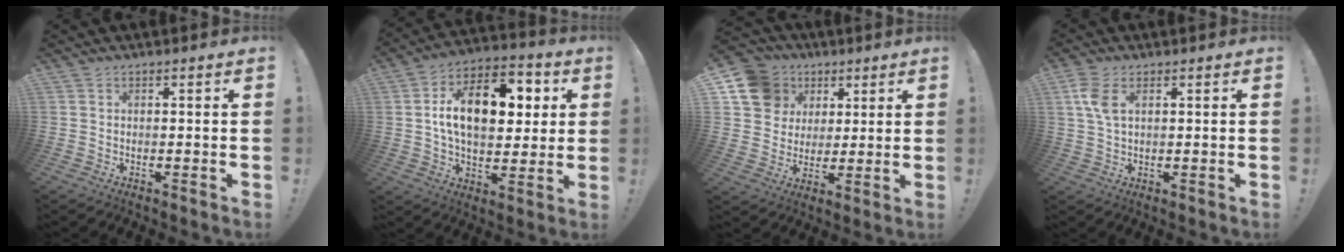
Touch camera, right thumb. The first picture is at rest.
{"total": 17.6, "force": [3.3, 10.7, 13.6], "torque": [-0.203, 0.003, 0.057]}
{"total": 13.8, "force": [5.7, 11.8, 4.5], "torque": [-0.064, -0.027, 0.124]}
{"total": 6.3, "force": [2.0, 3.3, 4.9], "torque": [-0.098, -0.003, 0.037]}